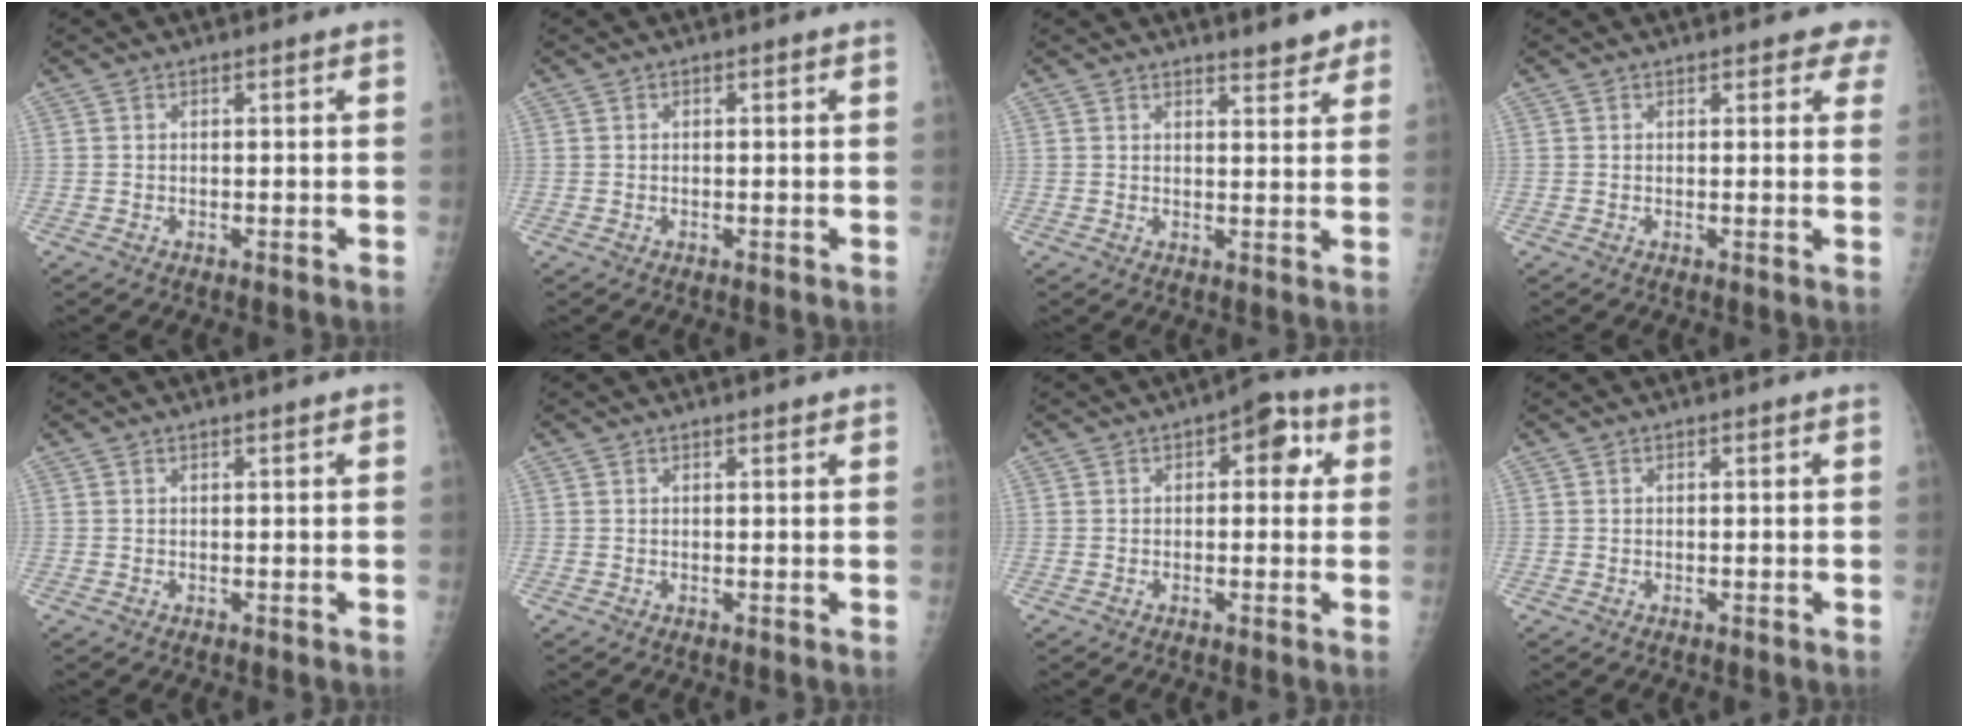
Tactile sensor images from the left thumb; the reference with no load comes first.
{"total": 0.0}
{"total": 3.6, "force": [3.1, 0.9, 1.7], "torque": [-0.008, -0.022, 0.039]}
{"total": 3.3, "force": [2.6, 1.5, 1.3], "torque": [0.016, -0.007, 0.017]}
{"total": 0.0}
{"total": 0.7, "force": [0.6, 0.1, 0.4], "torque": [-0.005, -0.001, 0.008]}
{"total": 5.8, "force": [1.4, 3.4, 4.5], "torque": [-0.021, 0.010, 0.006]}
{"total": 0.0}